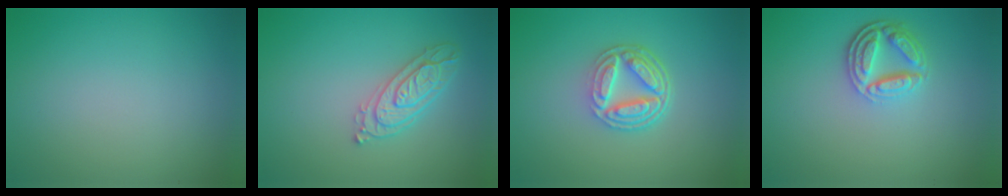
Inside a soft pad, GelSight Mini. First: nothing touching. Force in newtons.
{"total": 3.4, "press": 3.2, "slide": 1.0}
{"total": 5.3, "press": 3.9, "slide": 3.6}
{"total": 4.1, "press": 3.2, "slide": 2.6}